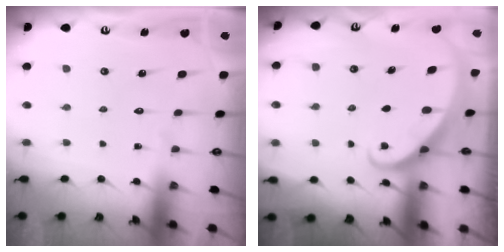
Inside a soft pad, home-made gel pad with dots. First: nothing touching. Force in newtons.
{"total": 1.6, "press": 1.5, "slide": 0.1}